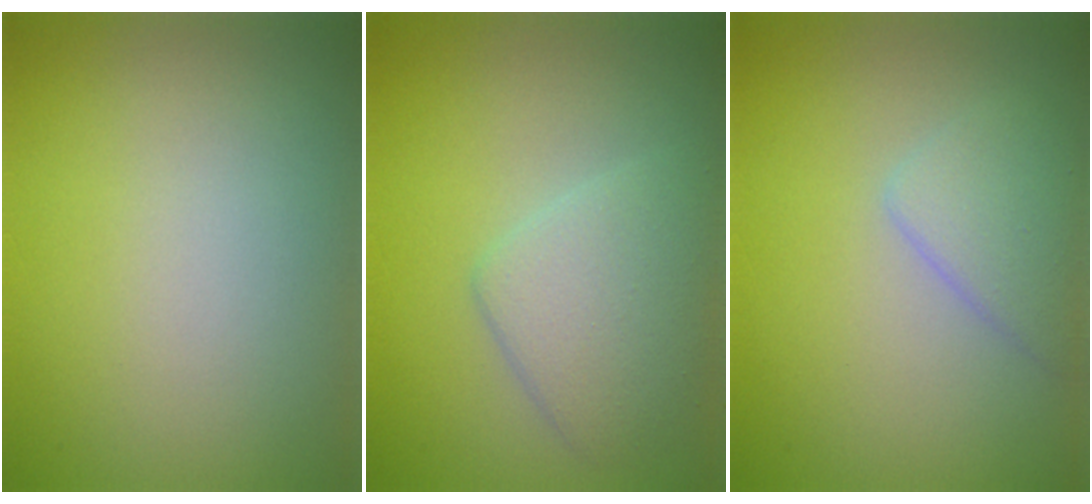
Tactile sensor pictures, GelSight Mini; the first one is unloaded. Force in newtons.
{"total": 4.2, "press": 4.2, "slide": 0.1}
{"total": 2.5, "press": 2.5, "slide": 0.1}